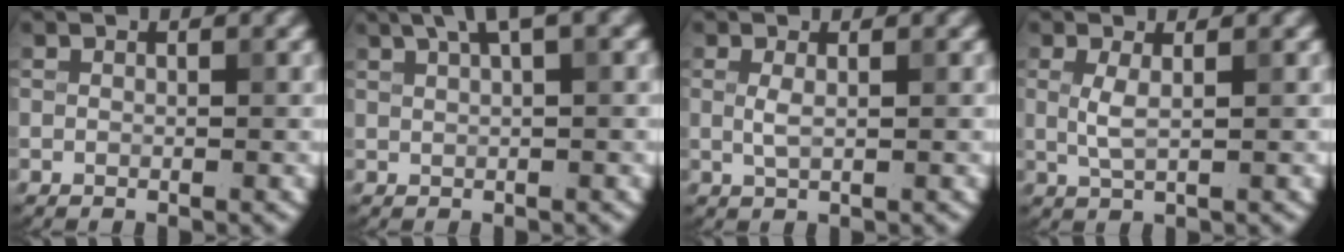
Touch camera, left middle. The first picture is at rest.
{"total": 3.2, "force": [1.9, 0.5, 2.5], "torque": [-0.037, 0.011, 0.034]}
{"total": 1.2, "force": [0.2, 0.3, 1.2], "torque": [-0.026, -0.001, 0.005]}
{"total": 1.8, "force": [0.3, 0.5, 1.7], "torque": [-0.040, -0.001, 0.009]}